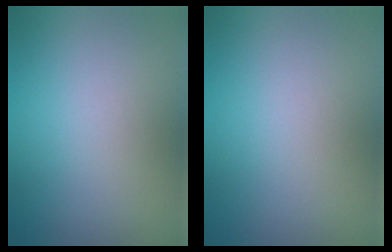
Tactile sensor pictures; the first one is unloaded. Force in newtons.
{"total": 0.0}